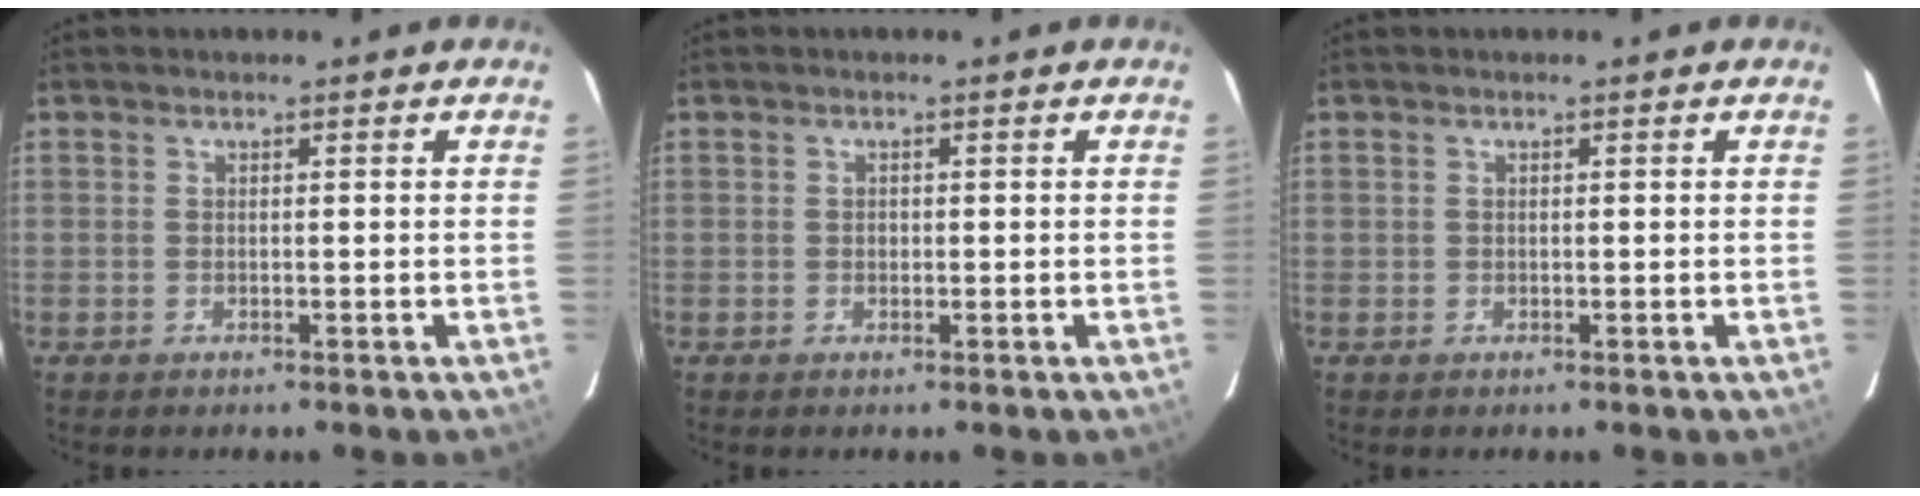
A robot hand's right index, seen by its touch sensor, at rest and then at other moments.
{"total": 0.7, "force": [-0.1, 0.6, 0.2], "torque": [-0.001, 0.001, -0.002]}
{"total": 0.0}